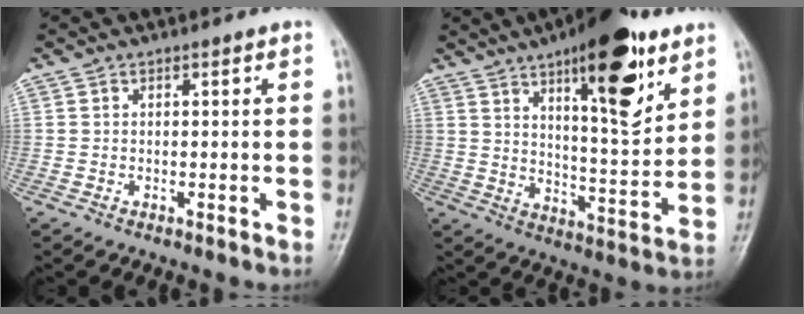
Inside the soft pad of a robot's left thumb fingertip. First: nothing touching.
{"total": 19.0, "force": [10.4, 5.9, 14.7], "torque": [-0.185, -0.052, 0.161]}